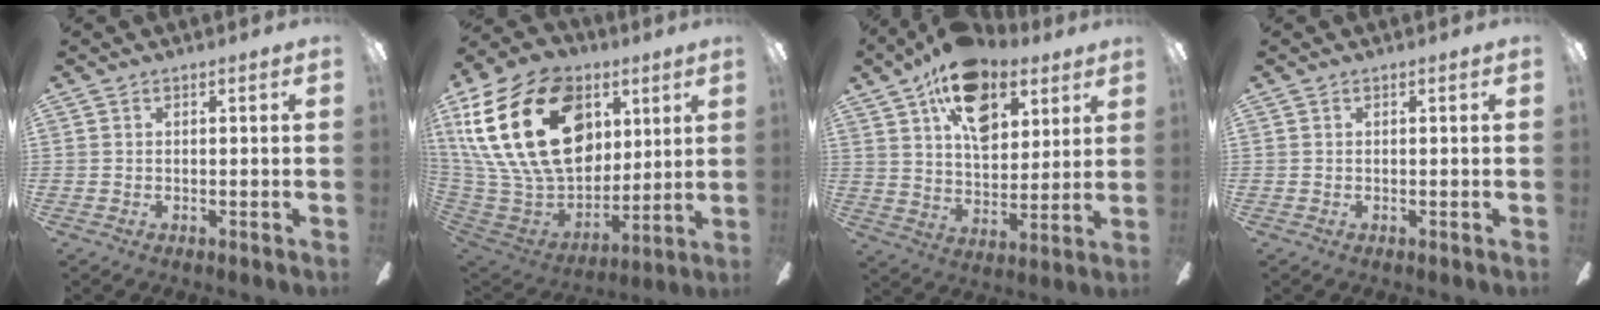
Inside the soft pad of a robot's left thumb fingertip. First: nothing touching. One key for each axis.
{"total": 32.0, "fx": 9.7, "fy": 21.1, "fz": 22.0, "tx": -0.470, "ty": -0.020, "tz": 0.187}
{"total": 17.0, "fx": 9.6, "fy": 9.9, "fz": 10.0, "tx": -0.153, "ty": -0.033, "tz": 0.169}
{"total": 0.0}